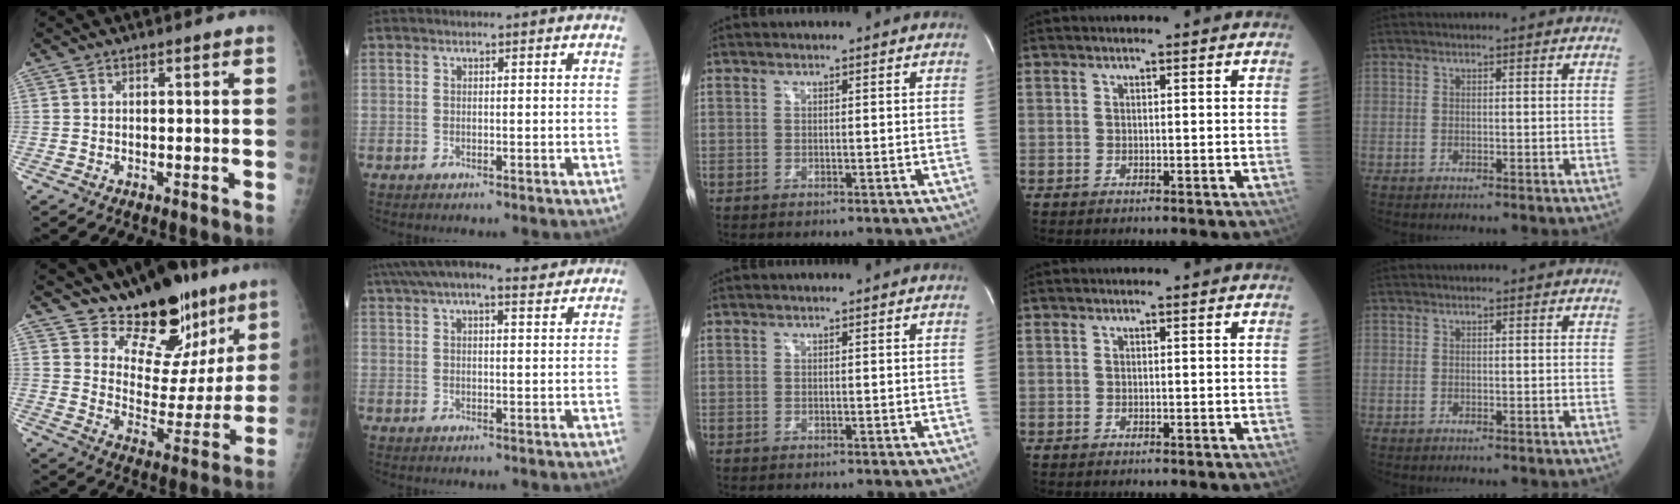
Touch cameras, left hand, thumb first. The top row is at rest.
{"thumb": {"total": 16.4, "force": [12.1, 8.7, 6.8], "torque": [-0.028, -0.088, 0.186]}, "index": {"total": 12.2, "force": [10.4, 2.7, 5.8], "torque": [-0.109, 0.045, 0.152]}}